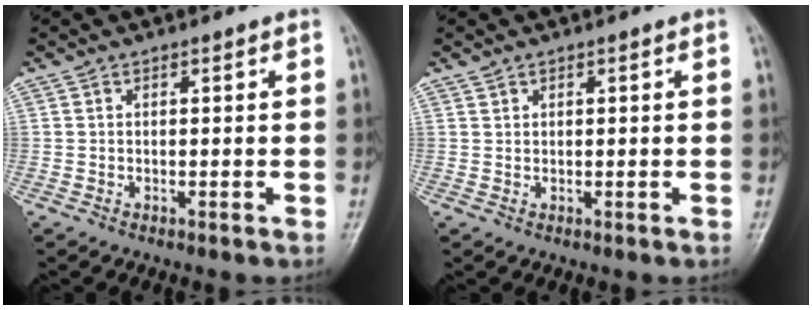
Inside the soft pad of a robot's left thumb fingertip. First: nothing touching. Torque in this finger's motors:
{"motor_torque": [-0.55, -0.39, -0.22, -0.10, -0.03]}